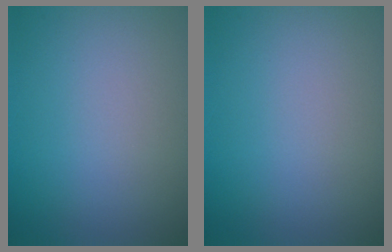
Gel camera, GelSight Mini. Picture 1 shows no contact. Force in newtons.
{"total": 0.0}